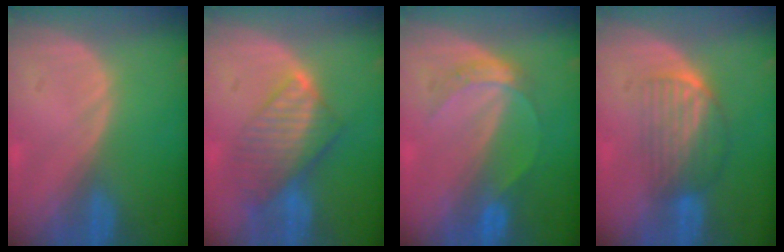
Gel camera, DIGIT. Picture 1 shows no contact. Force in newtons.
{"total": 8.3, "press": 7.1, "slide": 4.1}
{"total": 3.8, "press": 3.8, "slide": 0.4}
{"total": 6.9, "press": 5.8, "slide": 3.7}